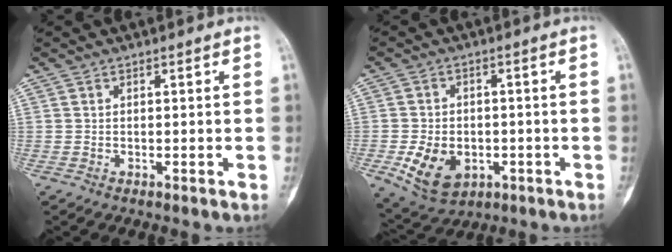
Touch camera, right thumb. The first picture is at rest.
{"total": 9.8, "force": [-2.8, 7.0, 6.3], "torque": [-0.097, 0.006, -0.033]}